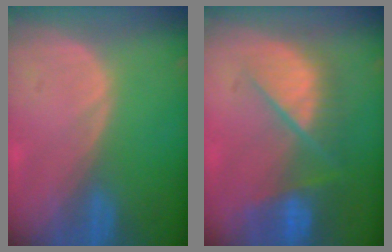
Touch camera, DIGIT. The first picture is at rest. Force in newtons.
{"total": 9.7, "press": 8.3, "slide": 5.0}